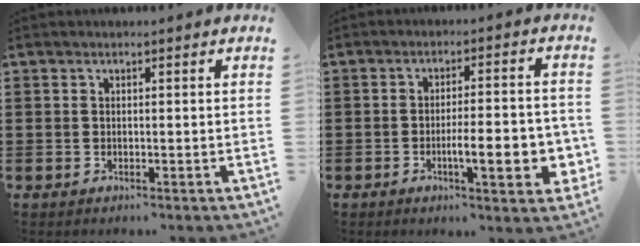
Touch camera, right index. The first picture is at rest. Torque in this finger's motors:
{"motor_torque": [0.36, -0.21, 0.27, 0.12]}